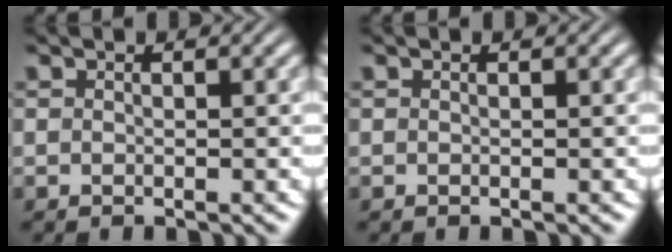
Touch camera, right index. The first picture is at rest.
{"total": 0.0}